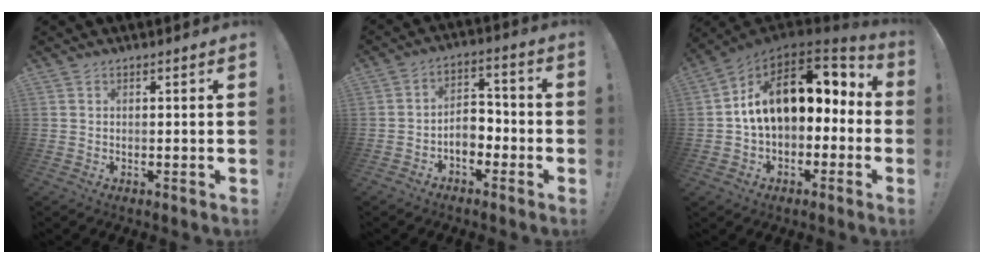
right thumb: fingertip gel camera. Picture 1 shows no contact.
{"total": 7.4, "force": [-2.9, 5.2, 4.4], "torque": [-0.063, 0.017, -0.050]}
{"total": 18.5, "force": [4.6, 10.9, 14.2], "torque": [-0.212, 0.001, 0.089]}